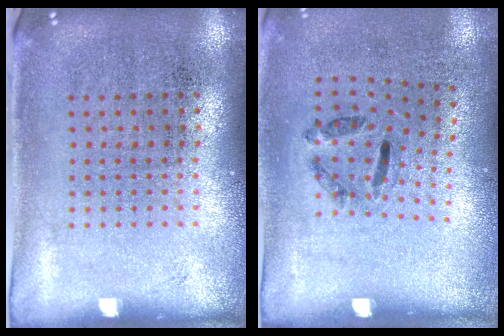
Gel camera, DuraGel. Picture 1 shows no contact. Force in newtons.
{"total": 1.4, "press": 0.8, "slide": 1.2}